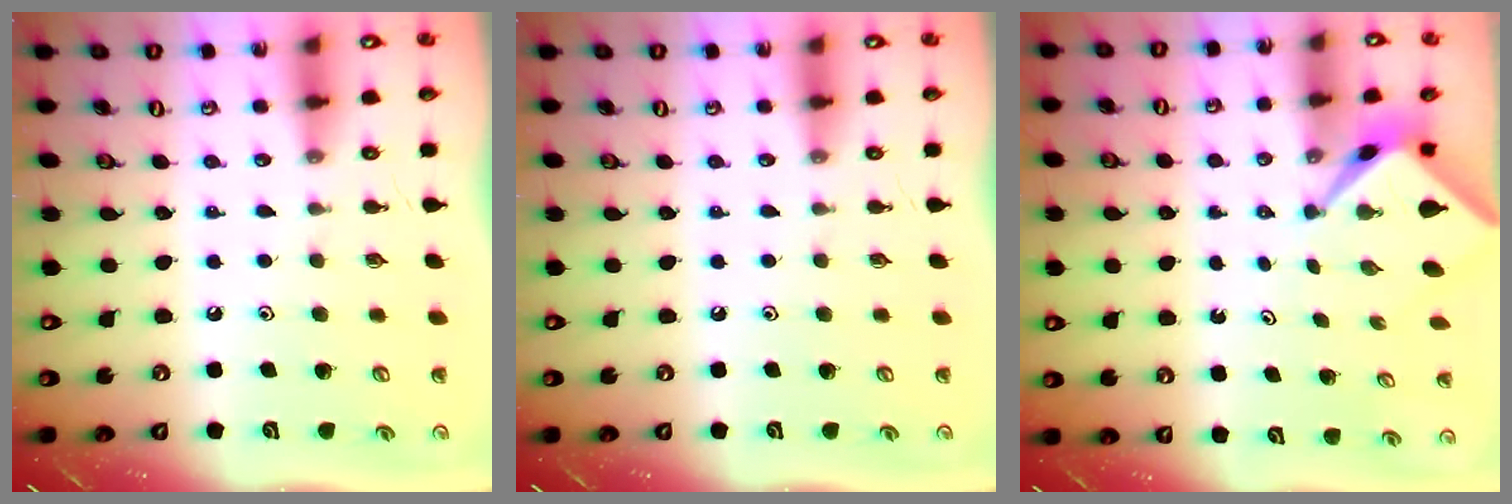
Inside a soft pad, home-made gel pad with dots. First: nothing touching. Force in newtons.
{"total": 0.0}
{"total": 2.3, "press": 2.3, "slide": 0.2}